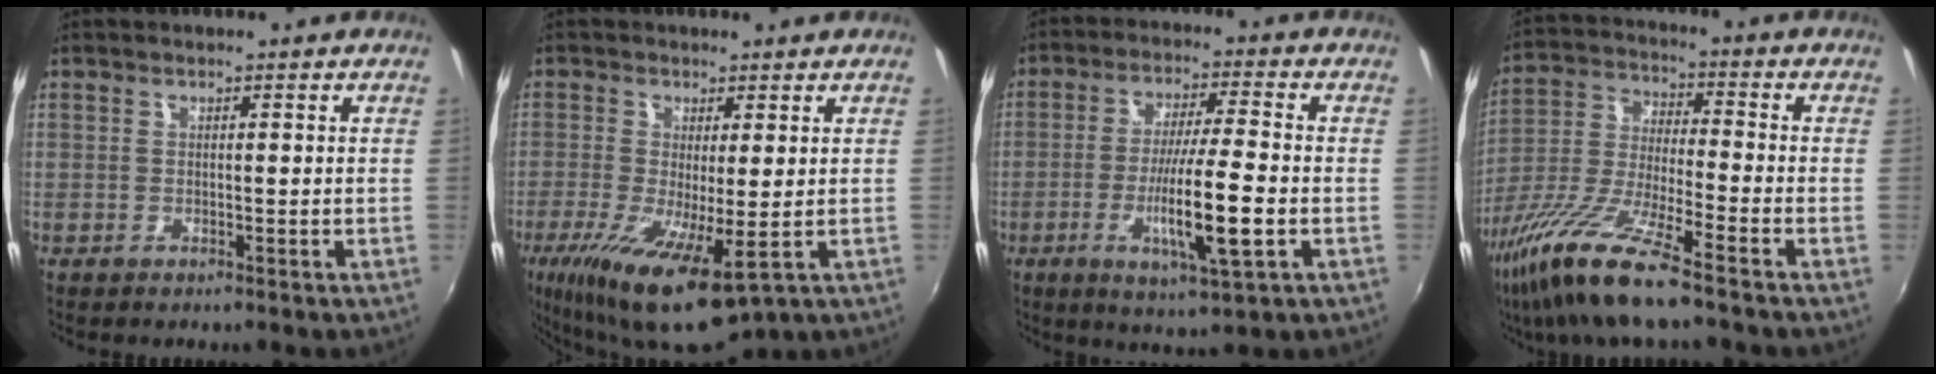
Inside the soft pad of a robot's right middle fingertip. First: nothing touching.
{"total": 12.4, "force": [-4.5, 3.4, 11.1], "torque": [-0.230, -0.049, -0.076]}
{"total": 11.9, "force": [-3.5, 0.8, 11.3], "torque": [-0.206, -0.018, -0.061]}
{"total": 15.1, "force": [-10.7, 1.2, 10.5], "torque": [-0.225, -0.031, -0.205]}